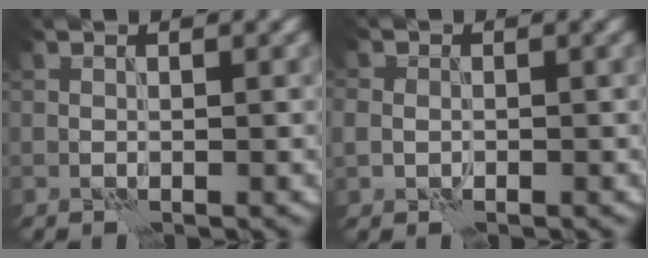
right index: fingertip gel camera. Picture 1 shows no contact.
{"total": 1.6, "force": [-0.2, 1.4, 0.7], "torque": [-0.012, -0.002, -0.002]}